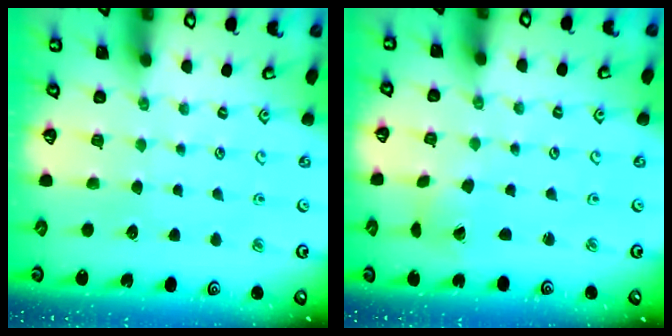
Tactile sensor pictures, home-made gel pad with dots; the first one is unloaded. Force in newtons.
{"total": 1.2, "press": 1.2, "slide": 0.2}